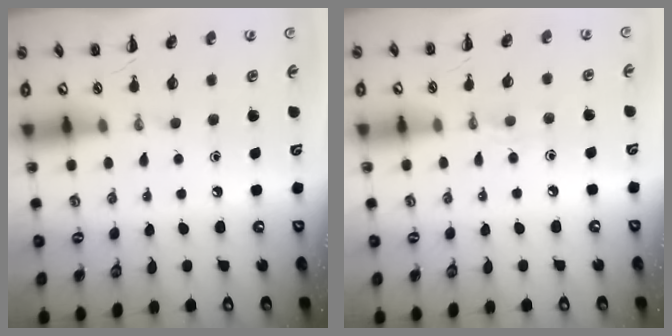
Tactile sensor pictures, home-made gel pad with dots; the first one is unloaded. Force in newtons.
{"total": 3.6, "press": 3.5, "slide": 1.0}